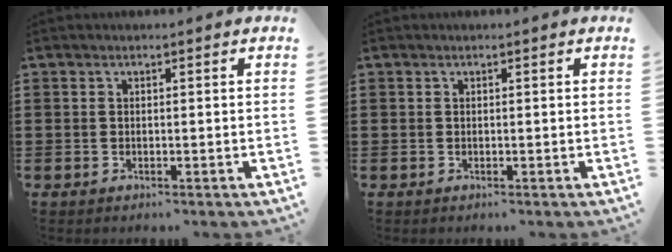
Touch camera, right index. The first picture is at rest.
{"total": 0.0}